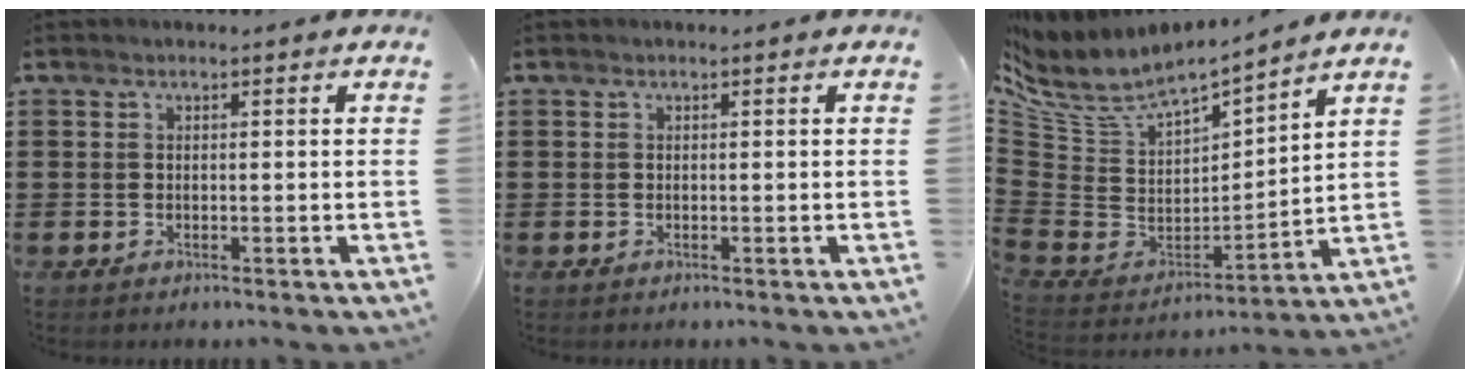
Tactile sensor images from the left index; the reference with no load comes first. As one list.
[{"total": 0.0}, {"total": 5.5, "force": [3.8, 2.4, 3.1], "torque": [-0.081, -0.038, 0.062]}]